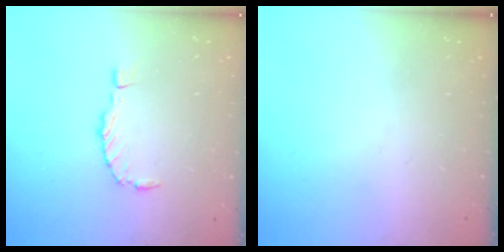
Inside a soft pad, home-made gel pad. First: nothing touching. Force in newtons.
{"total": 0.0}